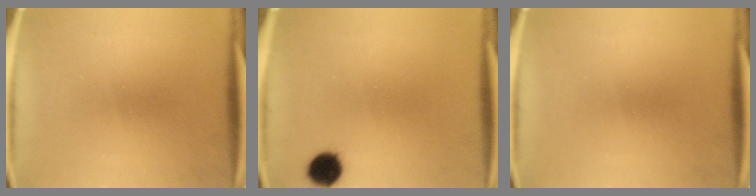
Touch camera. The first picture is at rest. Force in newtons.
{"total": 5.4}
{"total": 0.0}